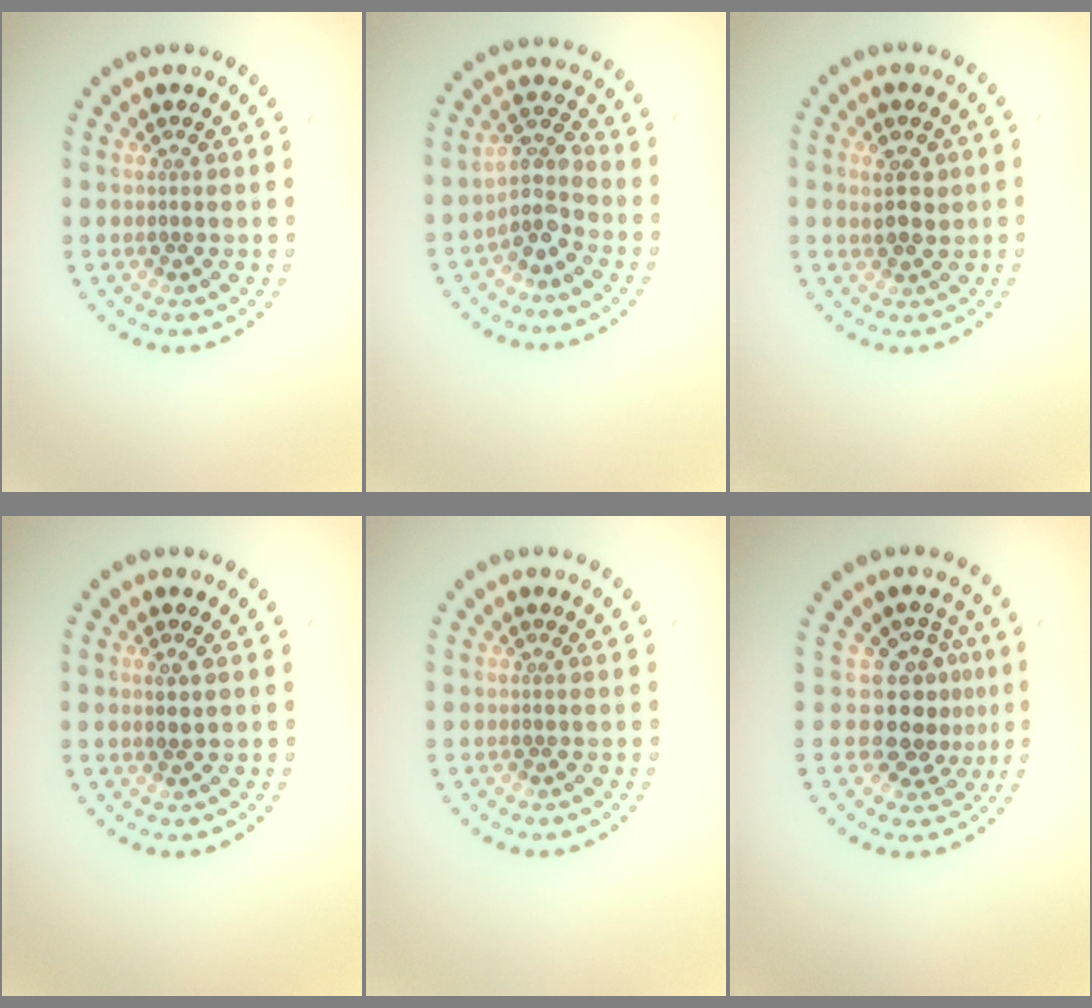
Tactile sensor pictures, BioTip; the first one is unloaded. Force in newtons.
{"total": 3.2, "press": 2.5, "slide": 2.1}
{"total": 2.3, "press": 2.2, "slide": 0.7}
{"total": 0.7, "press": 0.6, "slide": 0.4}
{"total": 0.0}
{"total": 3.9, "press": 3.0, "slide": 2.5}